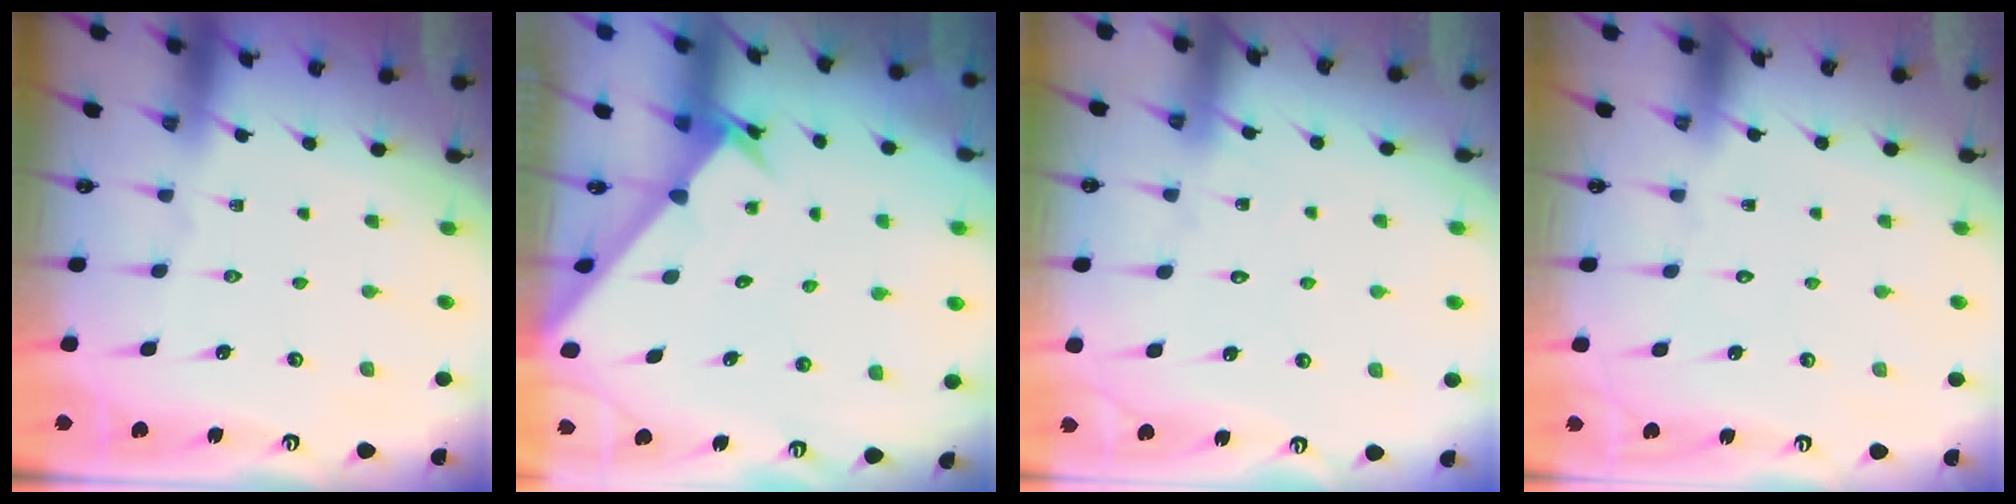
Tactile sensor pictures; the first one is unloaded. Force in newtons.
{"total": 2.5, "press": 2.5, "slide": 0.2}
{"total": 8.2, "press": 8.2, "slide": 0.5}
{"total": 1.6, "press": 1.6, "slide": 0.0}